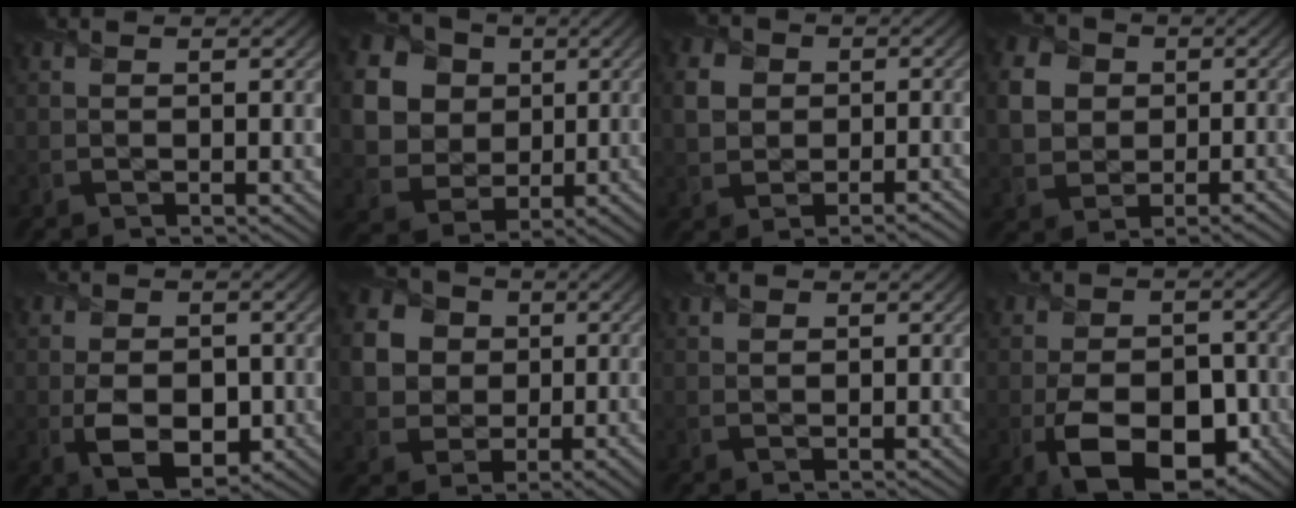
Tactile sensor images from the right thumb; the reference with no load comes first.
{"total": 15.9, "force": [4.4, 13.7, 6.8], "torque": [-0.239, 0.015, 0.095]}
{"total": 4.4, "force": [-0.1, 3.7, 2.4], "torque": [-0.048, 0.002, -0.008]}
{"total": 6.2, "force": [0.5, 5.3, 3.1], "torque": [-0.074, 0.004, 0.002]}
{"total": 6.6, "force": [-1.0, 4.3, 4.9], "torque": [-0.093, -0.016, -0.012]}
{"total": 9.9, "force": [1.3, 8.7, 4.6], "torque": [-0.139, 0.009, 0.011]}
{"total": 1.4, "force": [1.0, 0.8, 0.5], "torque": [-0.013, 0.005, 0.019]}
{"total": 11.6, "force": [-4.0, 7.0, 8.3], "torque": [-0.142, -0.025, -0.056]}